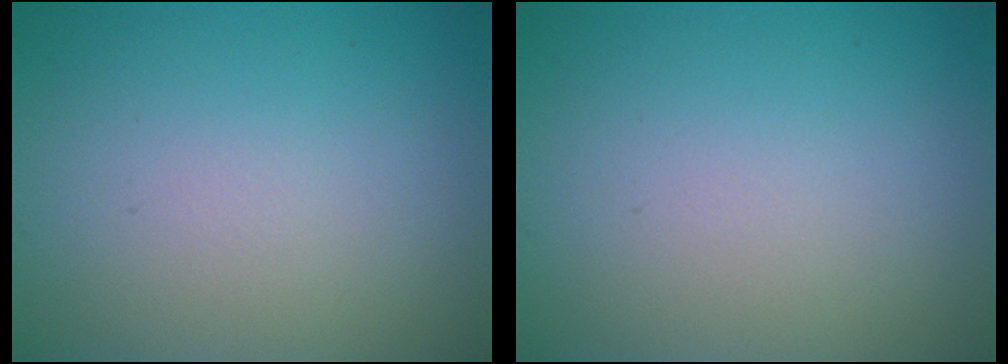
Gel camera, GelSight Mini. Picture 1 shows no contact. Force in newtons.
{"total": 0.0}